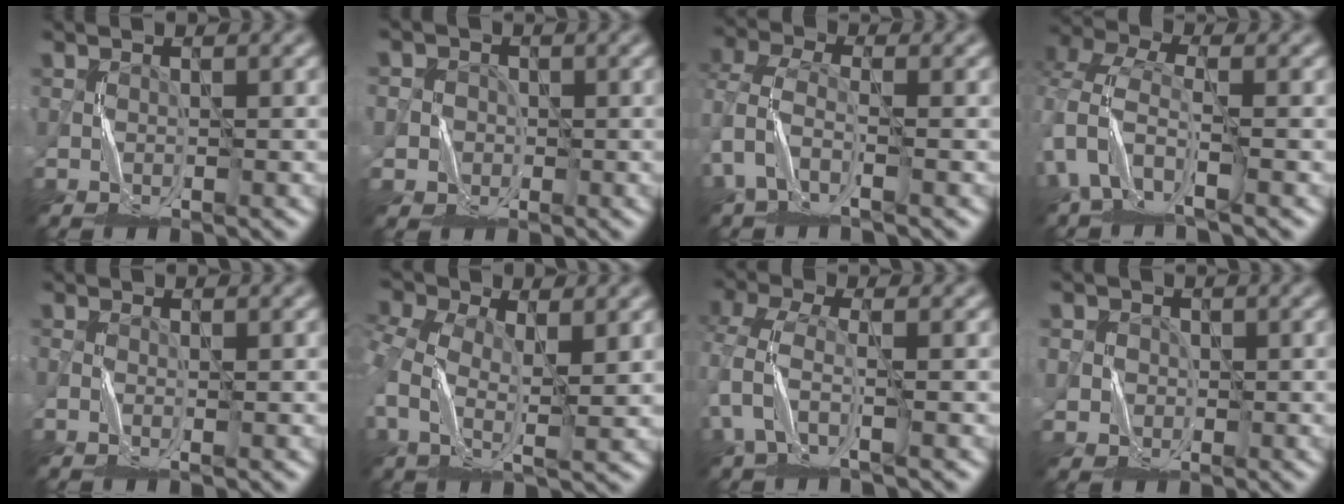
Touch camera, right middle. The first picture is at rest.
{"total": 3.2, "force": [0.0, 3.2, 0.1], "torque": [0.004, 0.009, -0.004]}
{"total": 3.5, "force": [-1.7, 1.8, 2.5], "torque": [-0.066, 0.005, -0.046]}
{"total": 5.5, "force": [-1.9, 3.2, 4.1], "torque": [-0.101, 0.001, -0.053]}
{"total": 0.7, "force": [-0.6, 0.2, 0.3], "torque": [-0.003, -0.001, -0.013]}
{"total": 7.6, "force": [0.2, 4.7, 6.0], "torque": [-0.169, -0.003, -0.003]}
{"total": 3.3, "force": [-1.1, 1.4, 2.8], "torque": [-0.074, 0.003, -0.031]}
{"total": 2.9, "force": [0.2, 2.9, 0.3], "torque": [-0.003, 0.001, 0.001]}